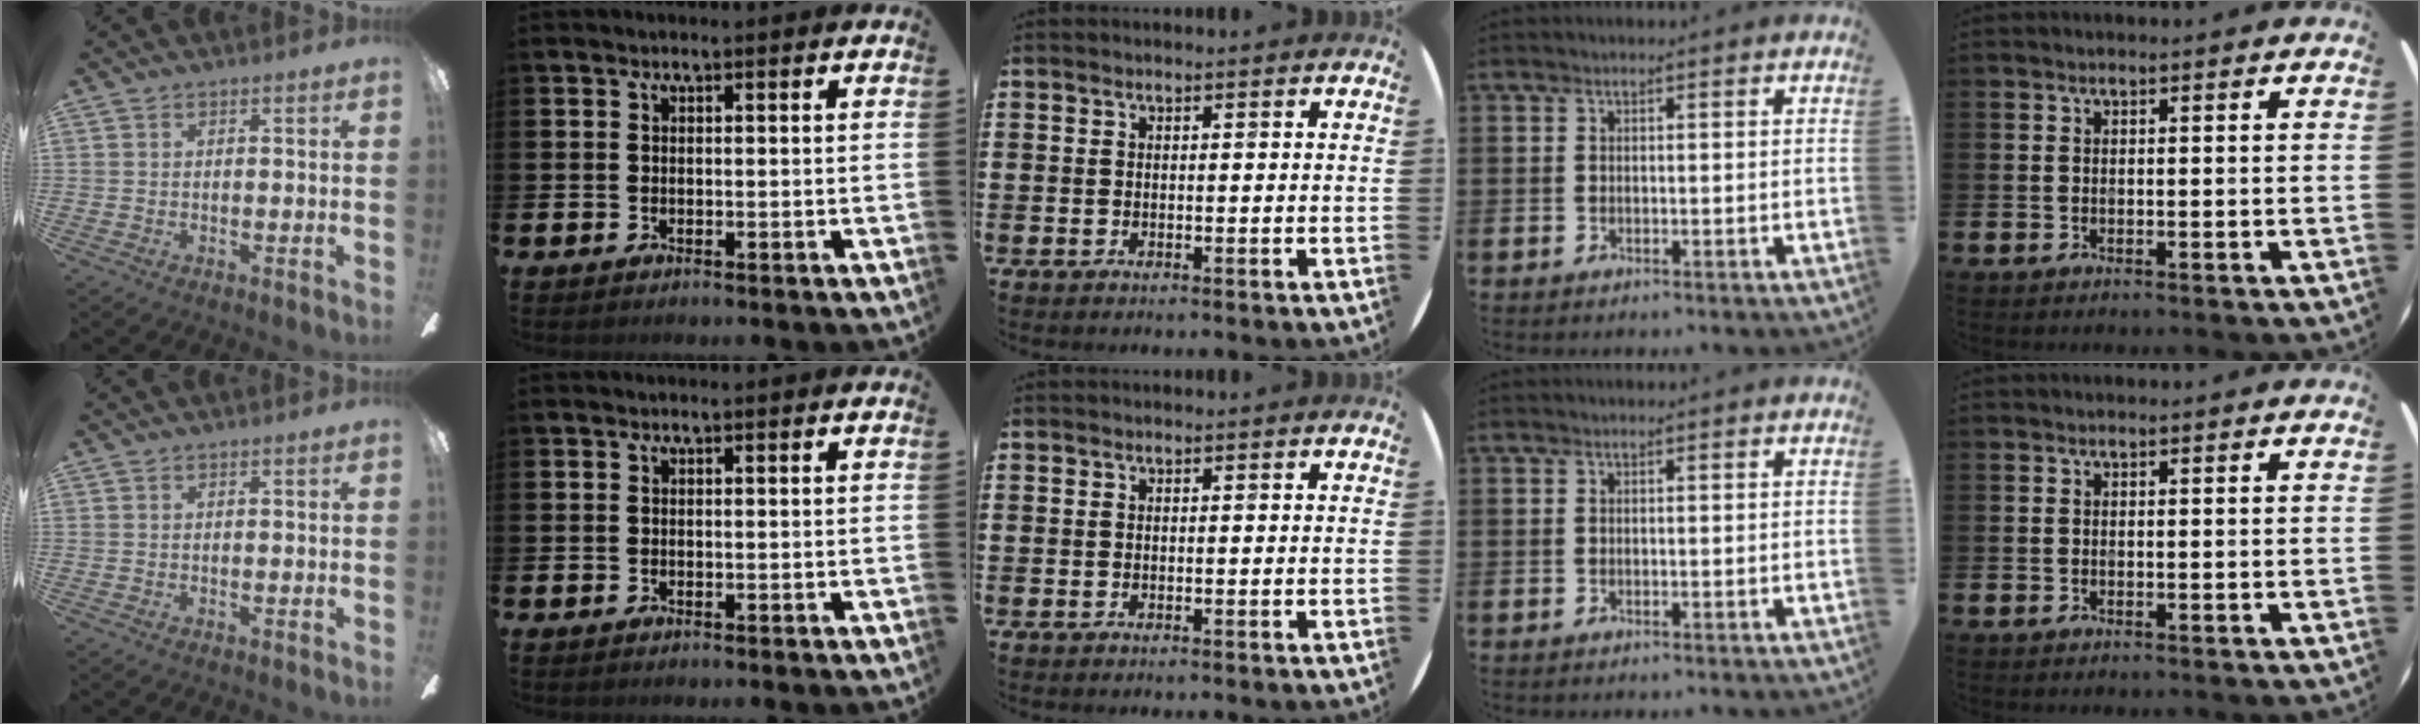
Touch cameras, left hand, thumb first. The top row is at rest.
{}